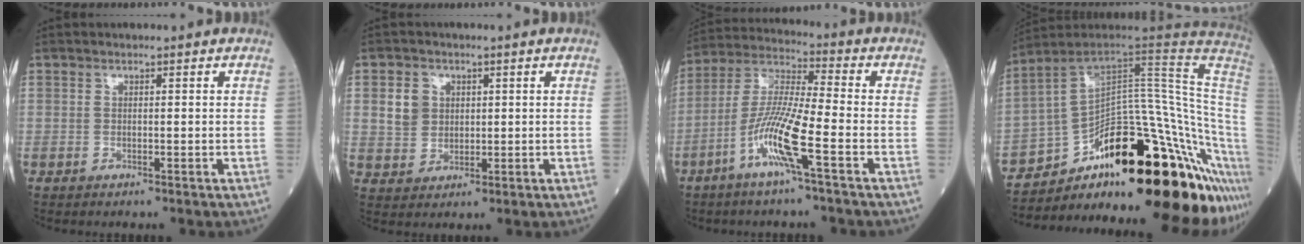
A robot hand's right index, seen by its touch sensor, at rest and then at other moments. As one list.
[{"total": 4.5, "force": [1.2, 4.0, 1.7], "torque": [-0.036, 0.015, 0.027]}, {"total": 10.8, "force": [-4.7, -0.1, 9.7], "torque": [-0.200, 0.000, -0.099]}, {"total": 29.3, "force": [-15.7, 5.8, 24.0], "torque": [-0.224, 0.045, -0.222]}]